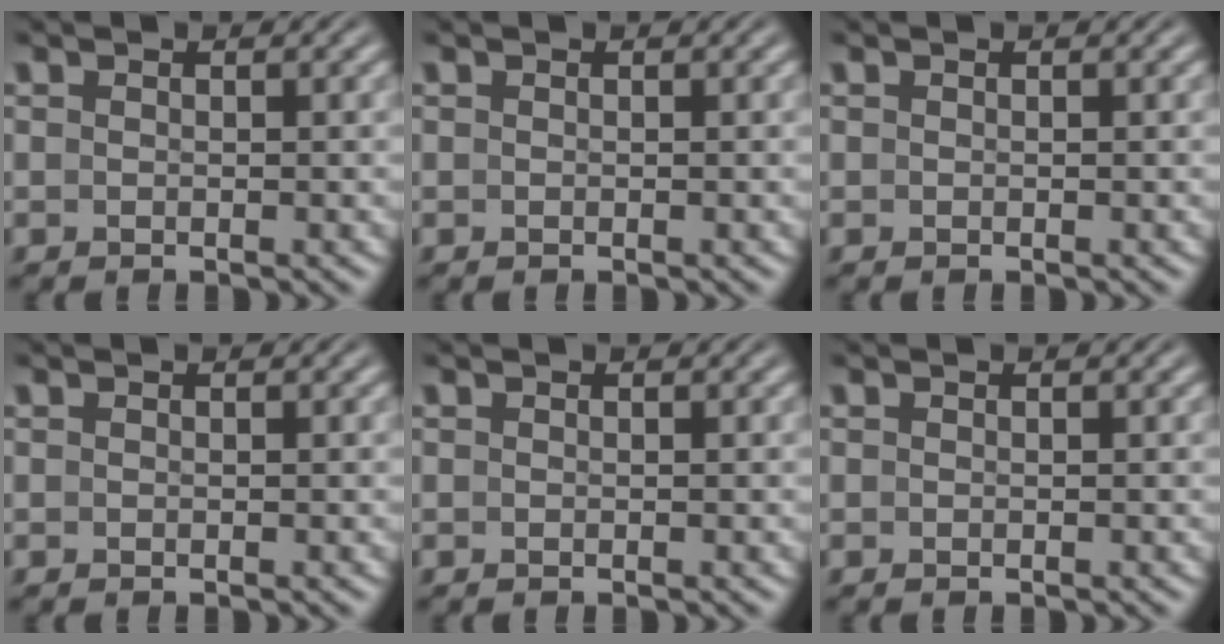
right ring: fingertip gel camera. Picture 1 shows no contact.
{"total": 0.0}
{"total": 0.0}
{"total": 0.0}
{"total": 0.0}
{"total": 0.0}